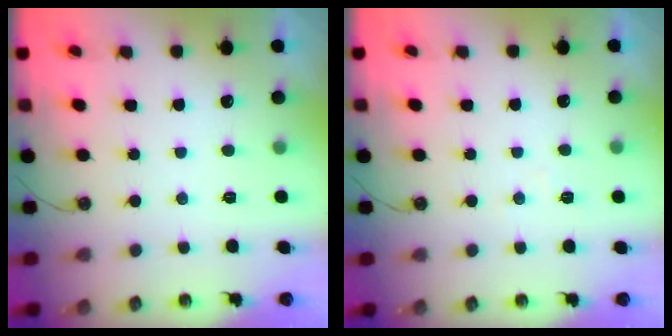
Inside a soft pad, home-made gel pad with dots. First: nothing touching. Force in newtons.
{"total": 4.5, "press": 4.5, "slide": 0.7}